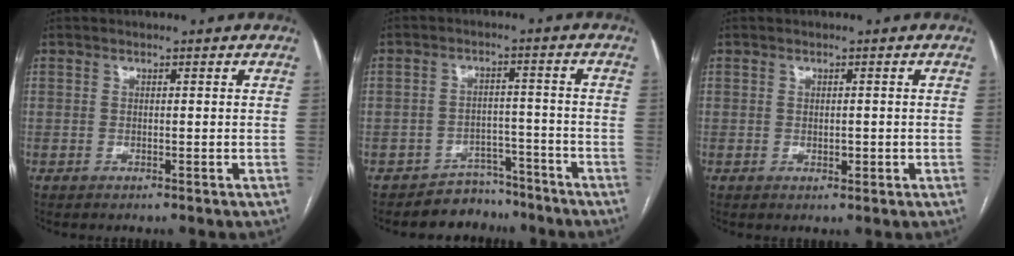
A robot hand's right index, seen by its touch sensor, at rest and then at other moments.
{"total": 5.6, "force": [-4.7, 2.9, -0.5], "torque": [0.017, 0.031, -0.073]}
{"total": 1.6, "force": [-0.2, 0.9, 1.3], "torque": [-0.020, -0.002, 0.001]}